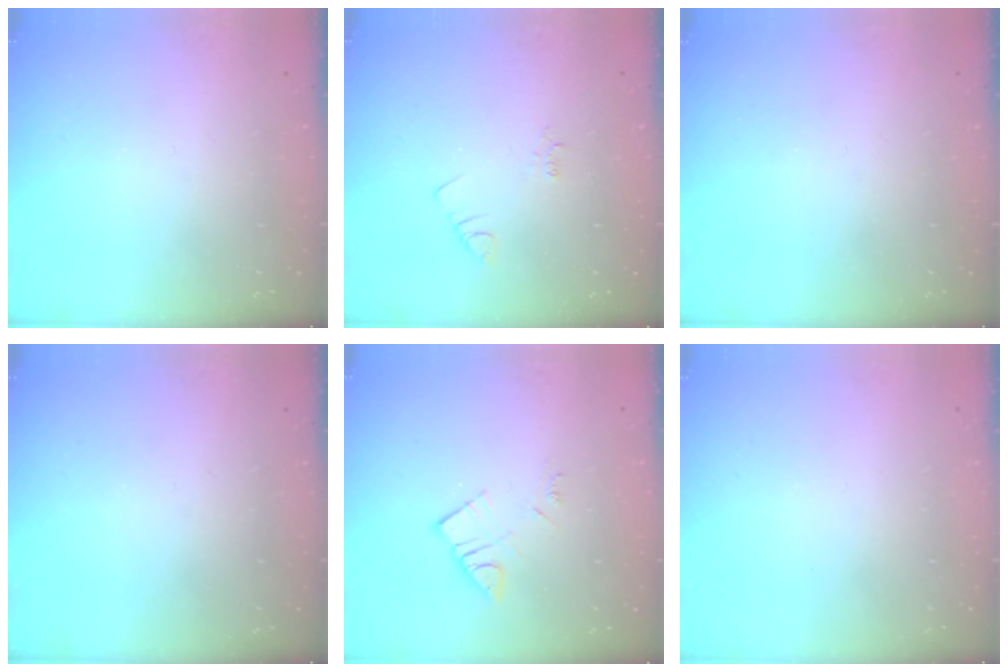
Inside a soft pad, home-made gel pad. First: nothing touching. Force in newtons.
{"total": 1.9, "press": 1.9, "slide": 0.3}
{"total": 0.0}
{"total": 0.0}
{"total": 5.0, "press": 5.0, "slide": 0.2}
{"total": 1.7, "press": 1.7, "slide": 0.1}